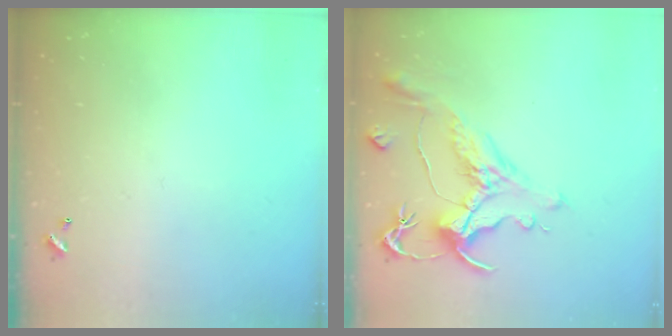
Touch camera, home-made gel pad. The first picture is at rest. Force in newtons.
{"total": 1.5, "press": 0.4, "slide": 1.5}